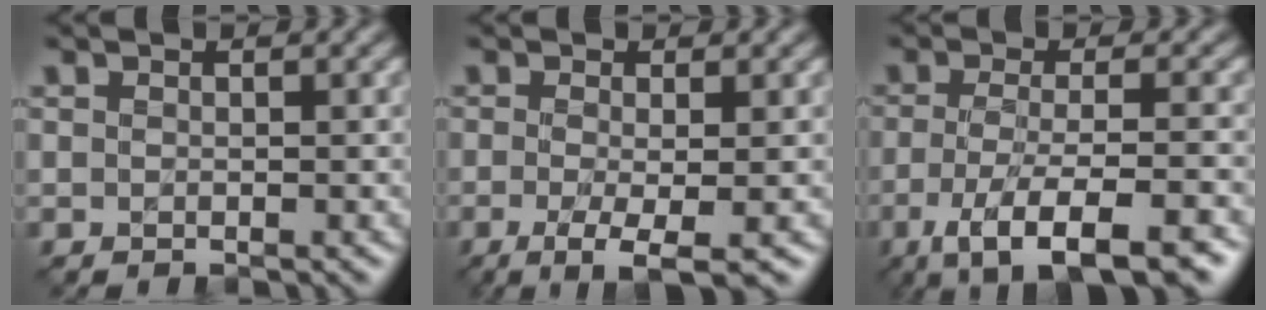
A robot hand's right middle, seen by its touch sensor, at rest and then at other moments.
{"total": 3.4, "force": [-0.7, 0.7, 3.3], "torque": [-0.061, -0.006, -0.016]}
{"total": 7.5, "force": [-3.8, 1.8, 6.2], "torque": [-0.102, -0.003, -0.067]}